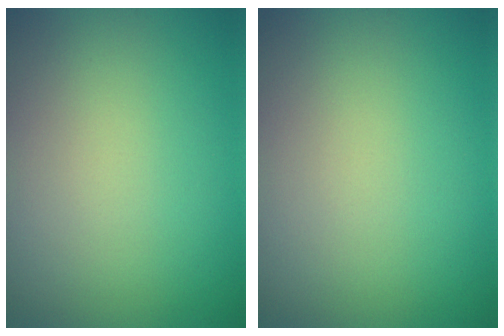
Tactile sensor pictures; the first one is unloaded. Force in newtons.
{"total": 0.0}